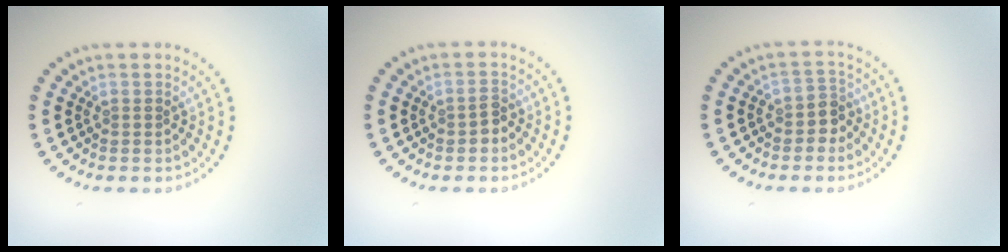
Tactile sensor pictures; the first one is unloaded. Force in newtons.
{"total": 1.3, "press": 1.3, "slide": 0.3}
{"total": 2.0, "press": 1.7, "slide": 1.1}